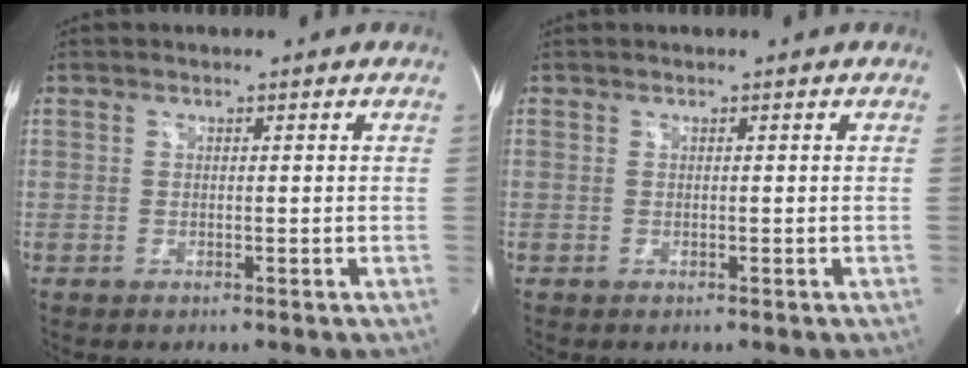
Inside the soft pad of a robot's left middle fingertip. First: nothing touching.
{"total": 0.0}